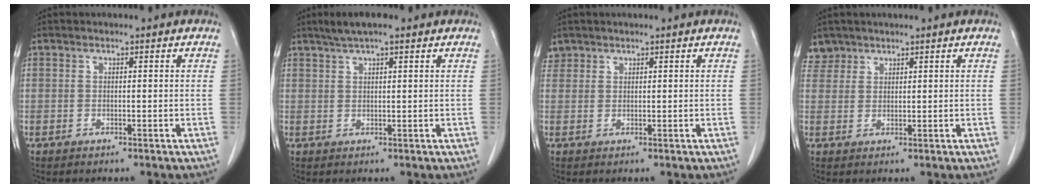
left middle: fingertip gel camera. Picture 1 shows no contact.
{"total": 4.8, "force": [3.5, 0.7, 3.2], "torque": [-0.062, 0.021, 0.060]}
{"total": 1.5, "force": [1.2, 0.9, -0.2], "torque": [0.009, 0.011, 0.022]}
{"total": 2.5, "force": [2.0, 1.3, -0.4], "torque": [0.013, 0.007, 0.039]}